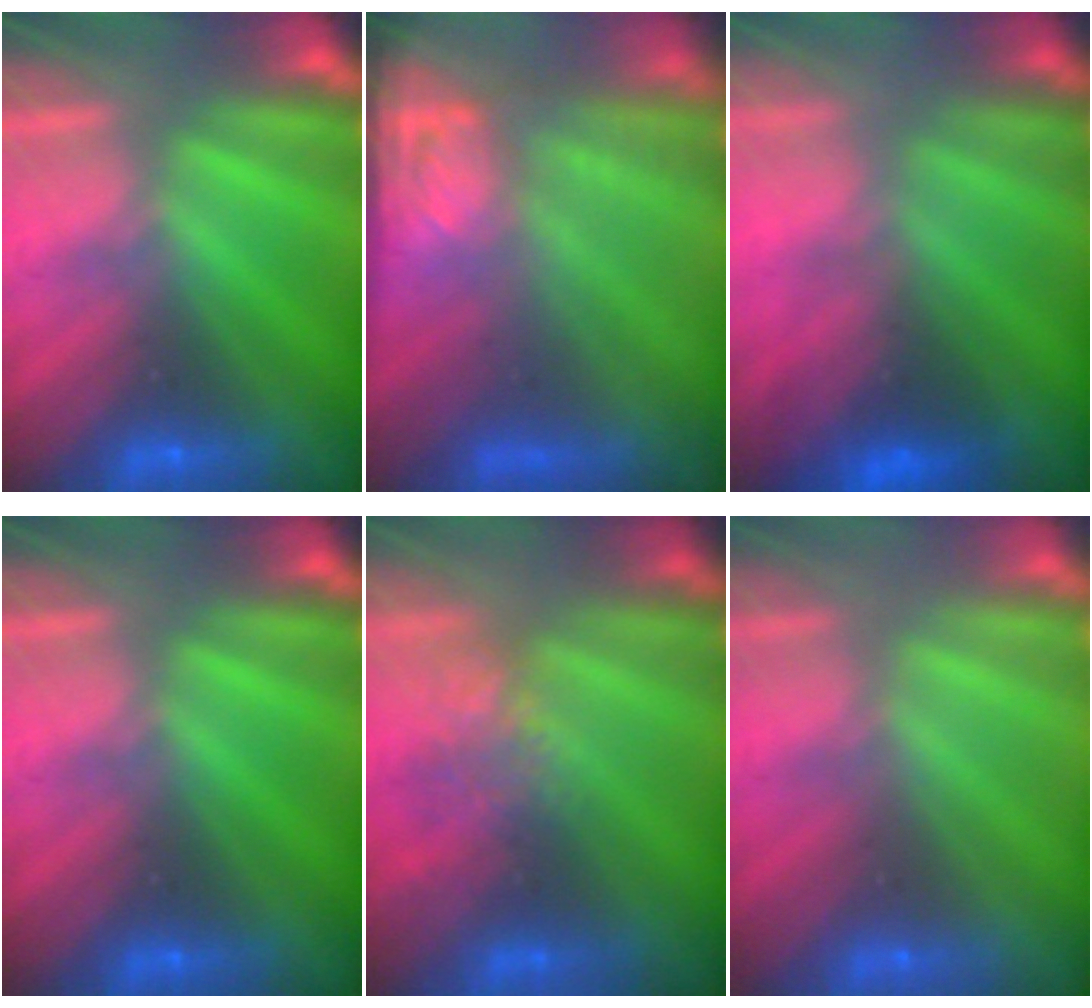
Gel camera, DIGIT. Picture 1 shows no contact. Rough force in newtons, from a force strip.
{"total": 10.1}
{"total": 2.3}
{"total": 0.0}
{"total": 2.6}
{"total": 3.1}